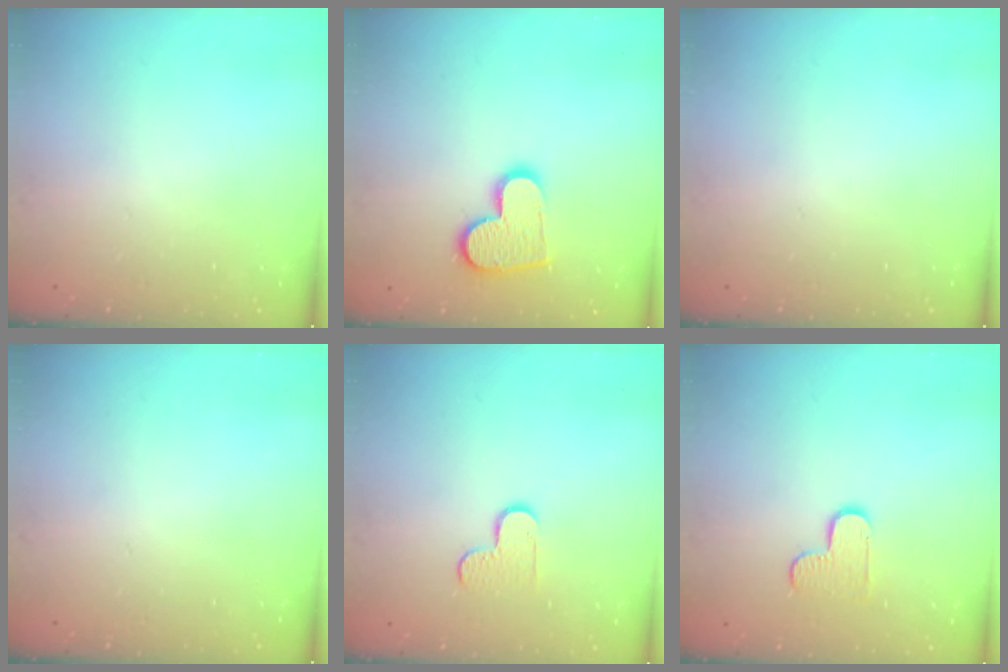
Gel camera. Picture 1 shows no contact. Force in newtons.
{"total": 12.7, "press": 12.7, "slide": 0.5}
{"total": 0.0}
{"total": 0.0}
{"total": 6.0, "press": 5.9, "slide": 0.6}
{"total": 7.5, "press": 7.5, "slide": 0.4}